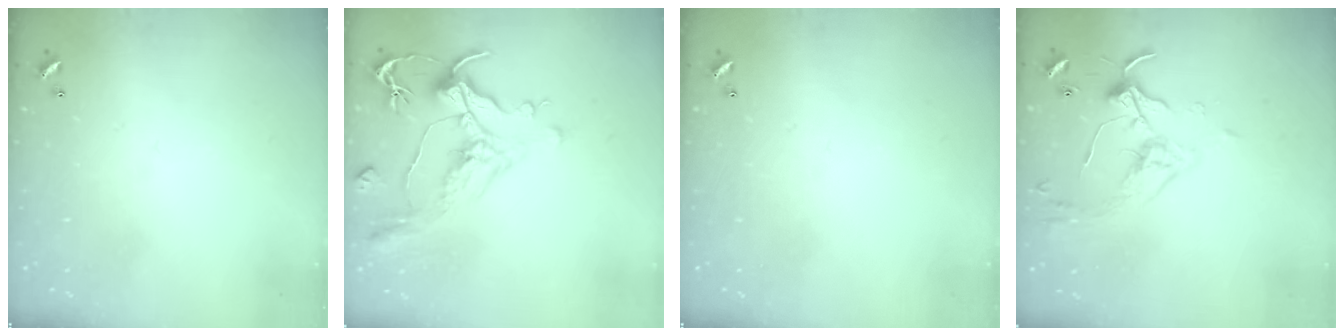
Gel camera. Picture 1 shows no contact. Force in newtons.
{"total": 1.1, "press": 0.0, "slide": 1.1}
{"total": 0.0}
{"total": 3.3, "press": 3.3, "slide": 0.6}